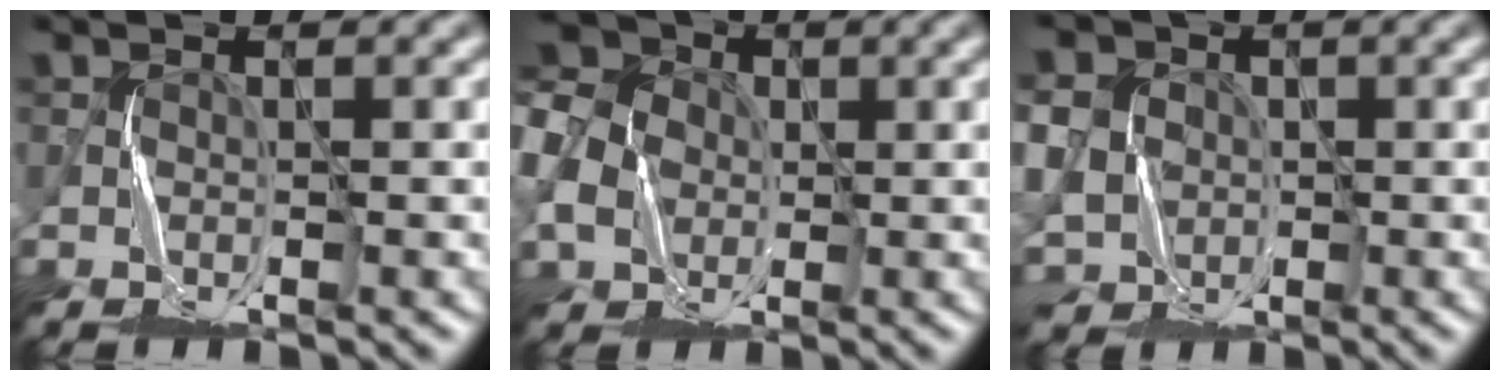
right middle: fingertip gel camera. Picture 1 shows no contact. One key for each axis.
{"total": 6.2, "fx": -1.1, "fy": 5.4, "fz": 2.8, "tx": -0.087, "ty": 0.009, "tz": -0.029}
{"total": 9.0, "fx": -0.3, "fy": 8.3, "fz": 3.4, "tx": -0.090, "ty": 0.015, "tz": -0.044}